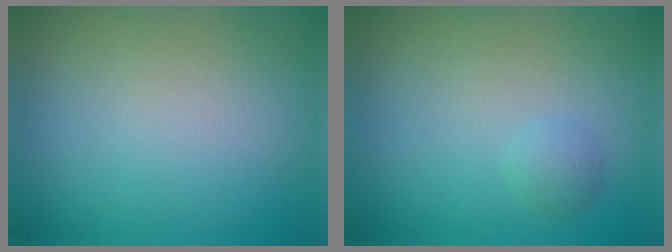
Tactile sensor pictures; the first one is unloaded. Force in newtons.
{"total": 1.2, "press": 1.2, "slide": 0.0}